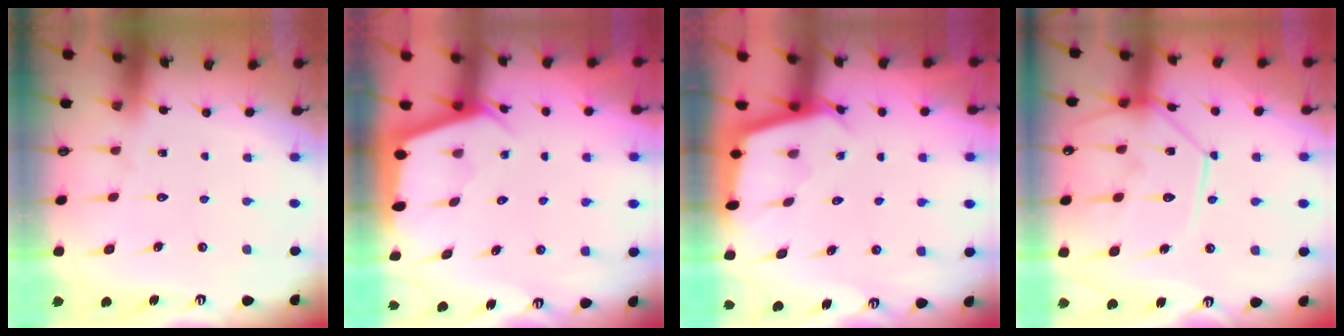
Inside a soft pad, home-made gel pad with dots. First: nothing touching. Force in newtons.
{"total": 2.3, "press": 2.3, "slide": 0.3}
{"total": 2.4, "press": 2.4, "slide": 0.1}
{"total": 12.9, "press": 12.9, "slide": 1.3}